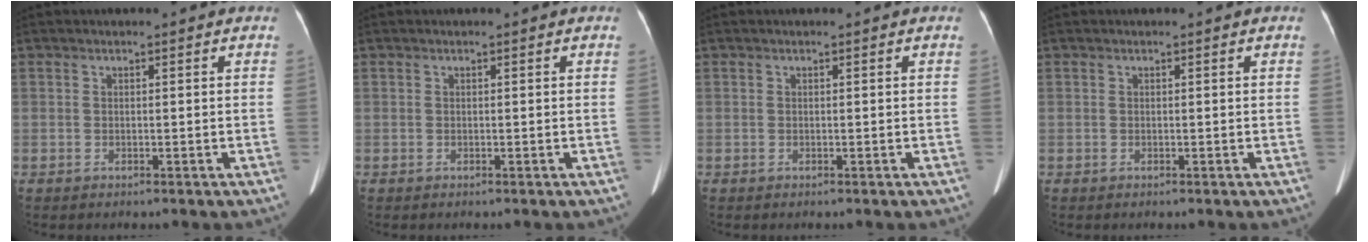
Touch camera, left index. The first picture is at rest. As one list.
[{"total": 0.0}, {"total": 0.0}, {"total": 0.0}]